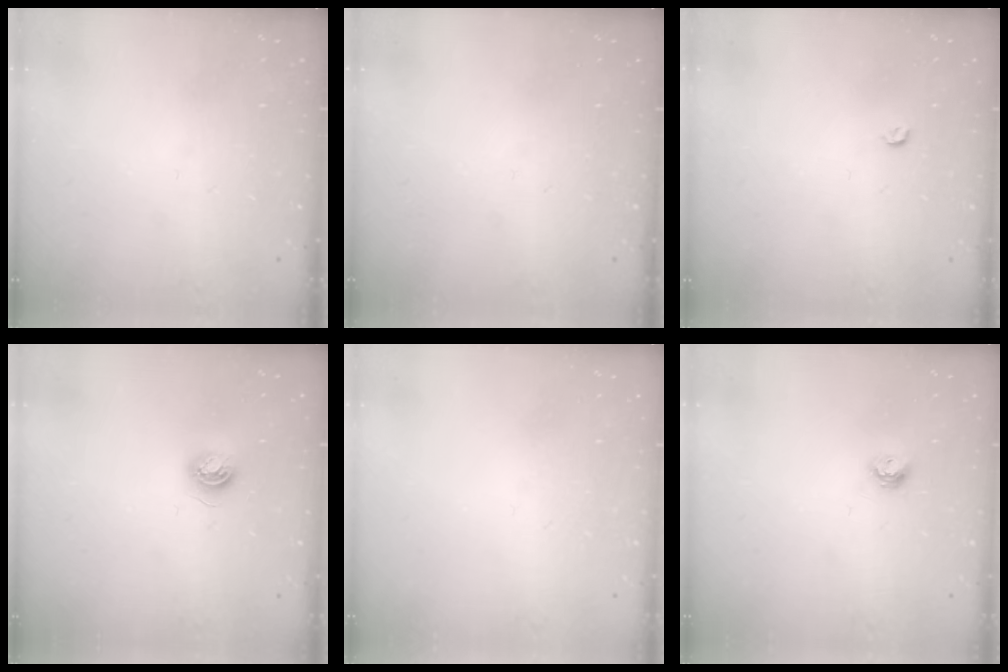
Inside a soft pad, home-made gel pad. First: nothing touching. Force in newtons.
{"total": 0.0}
{"total": 3.2, "press": 3.2, "slide": 0.4}
{"total": 4.5, "press": 4.5, "slide": 0.6}
{"total": 0.8, "press": 0.8, "slide": 0.0}
{"total": 5.6, "press": 5.5, "slide": 0.7}